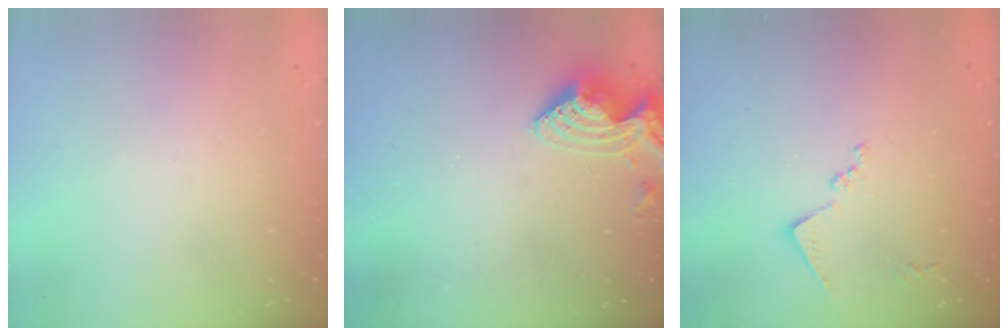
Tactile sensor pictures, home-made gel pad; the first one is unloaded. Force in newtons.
{"total": 9.1, "press": 9.0, "slide": 1.0}
{"total": 9.0, "press": 9.0, "slide": 0.4}